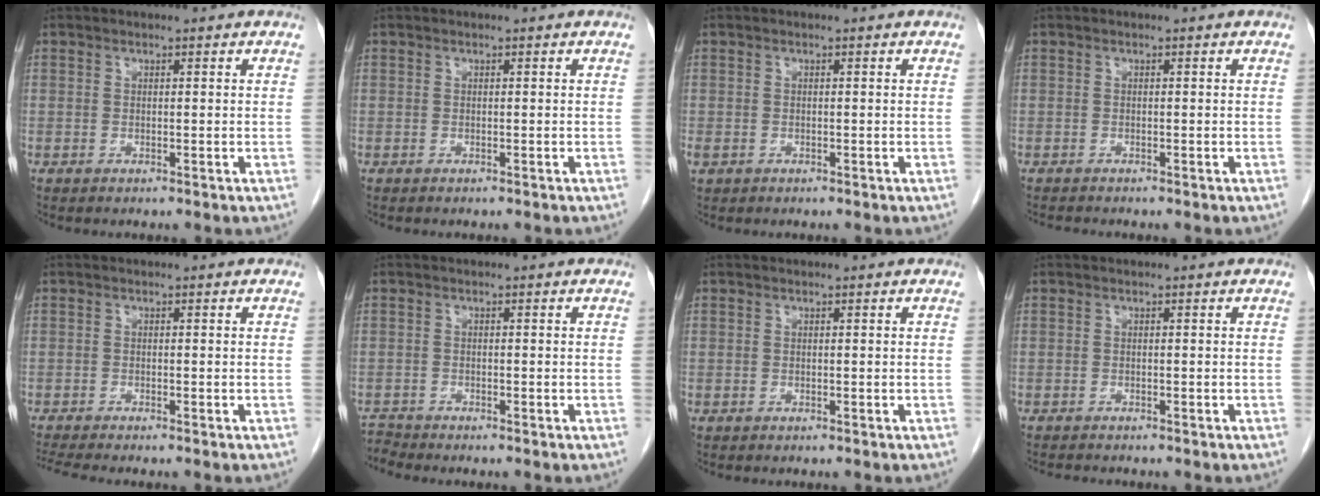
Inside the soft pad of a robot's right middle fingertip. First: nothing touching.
{"total": 0.0}
{"total": 0.9, "force": [-0.3, 0.7, 0.6], "torque": [-0.016, -0.001, -0.001]}
{"total": 1.0, "force": [-1.0, 0.0, 0.2], "torque": [-0.008, -0.004, -0.017]}
{"total": 3.2, "force": [-2.8, -0.4, 1.4], "torque": [-0.027, -0.011, -0.051]}
{"total": 1.8, "force": [-1.5, -0.7, -0.7], "torque": [0.008, -0.018, -0.029]}
{"total": 0.0}
{"total": 2.0, "force": [-1.9, 0.3, 0.6], "torque": [-0.013, -0.005, -0.026]}